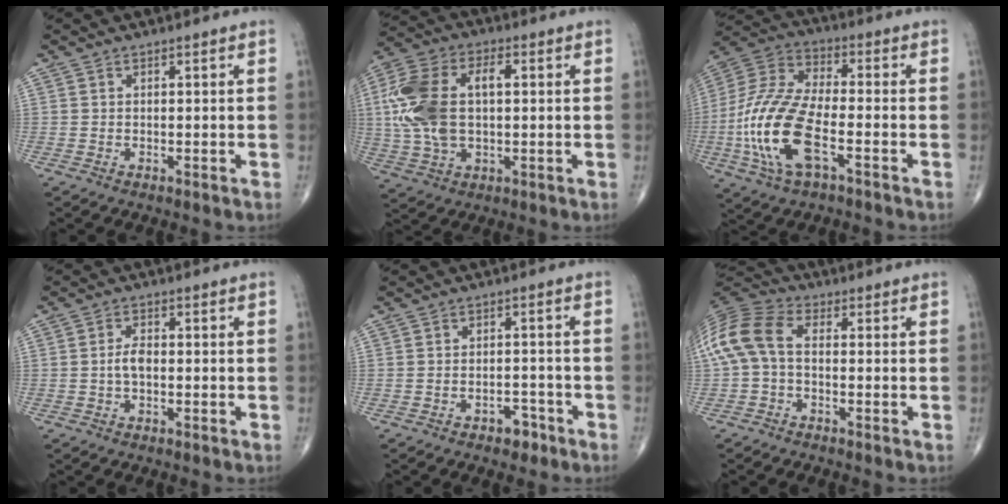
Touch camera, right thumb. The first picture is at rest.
{"total": 16.6, "force": [1.5, 9.3, 13.6], "torque": [-0.297, 0.021, 0.028]}
{"total": 18.0, "force": [-5.3, 7.5, 15.4], "torque": [-0.341, 0.023, -0.099]}
{"total": 2.8, "force": [-0.4, 1.4, 2.4], "torque": [-0.047, 0.008, -0.010]}
{"total": 3.3, "force": [-2.2, 1.9, 1.5], "torque": [-0.010, 0.020, -0.028]}
{"total": 10.9, "force": [-0.3, 6.5, 8.8], "torque": [-0.195, 0.030, -0.018]}